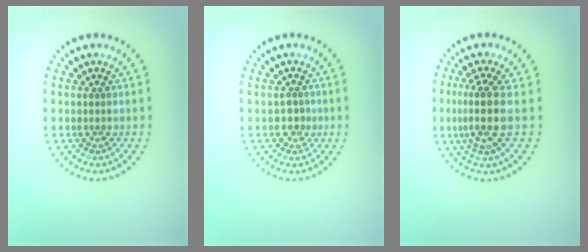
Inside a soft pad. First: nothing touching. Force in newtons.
{"total": 1.3, "press": 1.2, "slide": 0.5}
{"total": 3.7, "press": 2.8, "slide": 2.3}